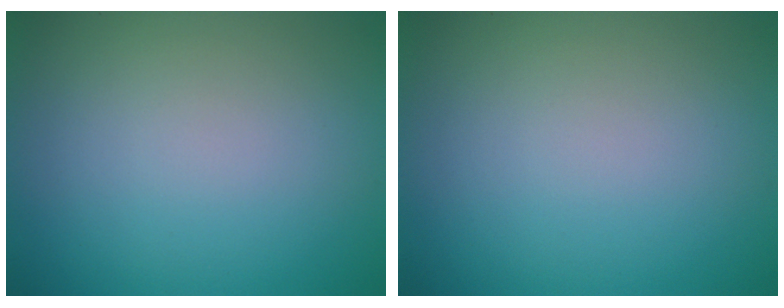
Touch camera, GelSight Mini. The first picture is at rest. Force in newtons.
{"total": 0.0}